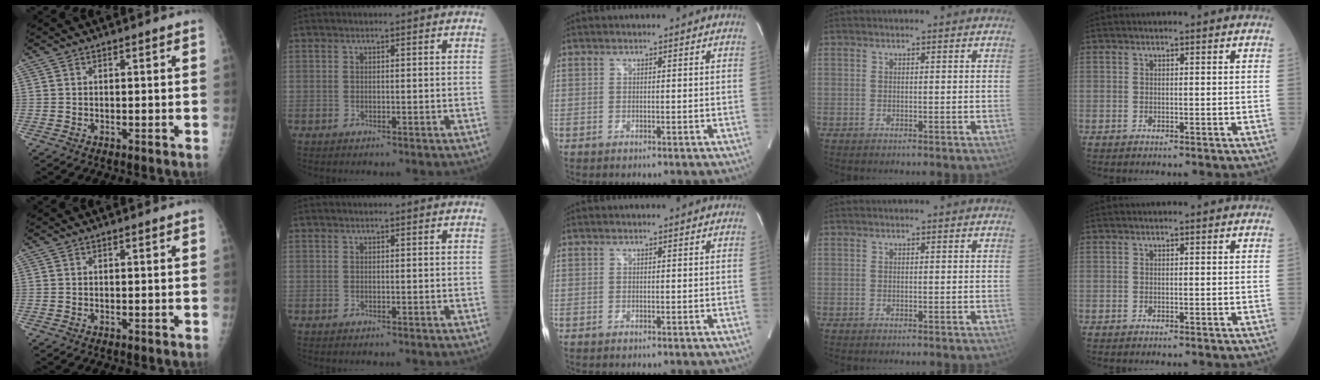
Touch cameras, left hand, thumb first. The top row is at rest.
{}